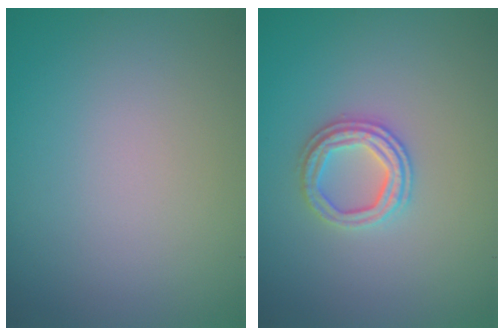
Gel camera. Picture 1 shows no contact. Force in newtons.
{"total": 2.9, "press": 2.7, "slide": 1.0}